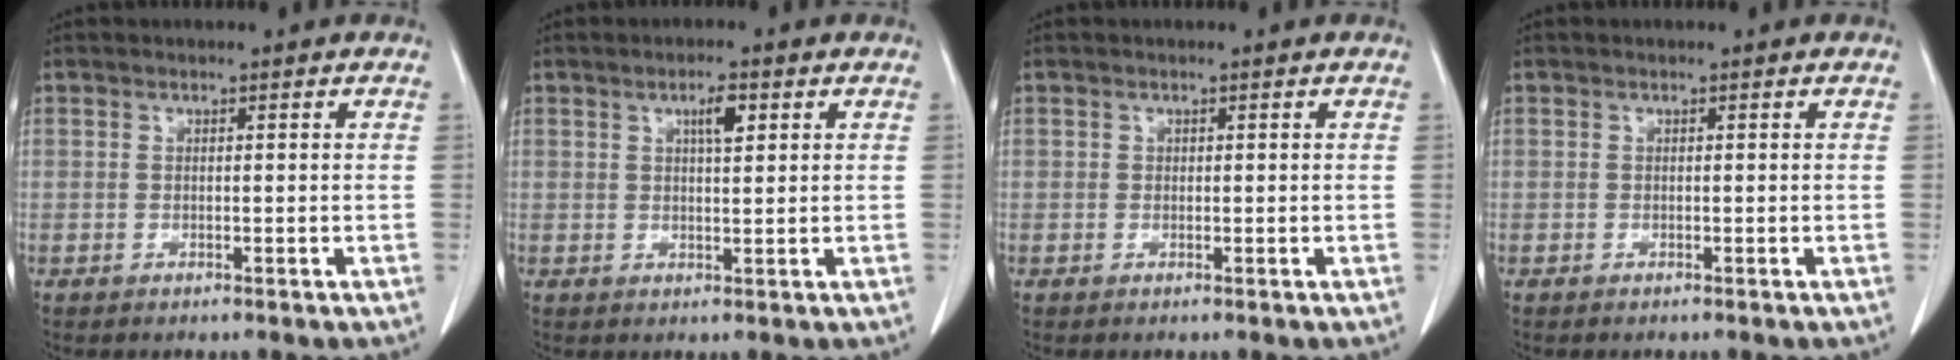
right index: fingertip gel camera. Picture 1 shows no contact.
{"total": 3.1, "force": [1.4, 0.6, 2.7], "torque": [-0.046, 0.000, 0.022]}
{"total": 0.0}
{"total": 0.0}